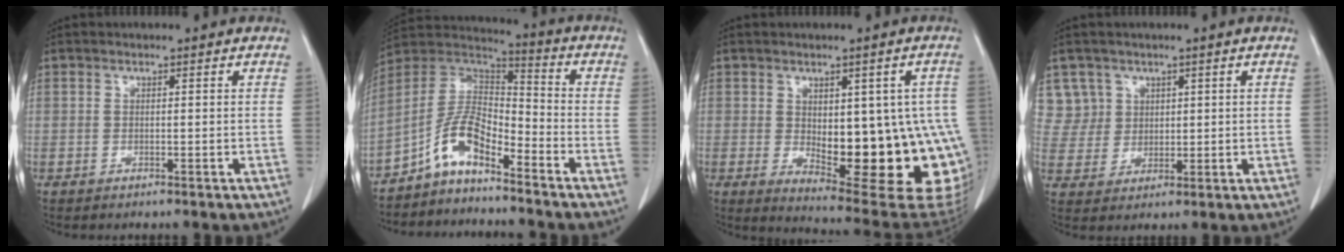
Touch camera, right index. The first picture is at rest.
{"total": 9.0, "force": [-6.0, 3.3, 5.8], "torque": [-0.122, 0.028, -0.120]}
{"total": 19.1, "force": [-2.3, 7.2, 17.5], "torque": [-0.152, 0.013, 0.002]}
{"total": 5.9, "force": [3.2, 5.0, -0.4], "torque": [0.021, 0.011, 0.069]}